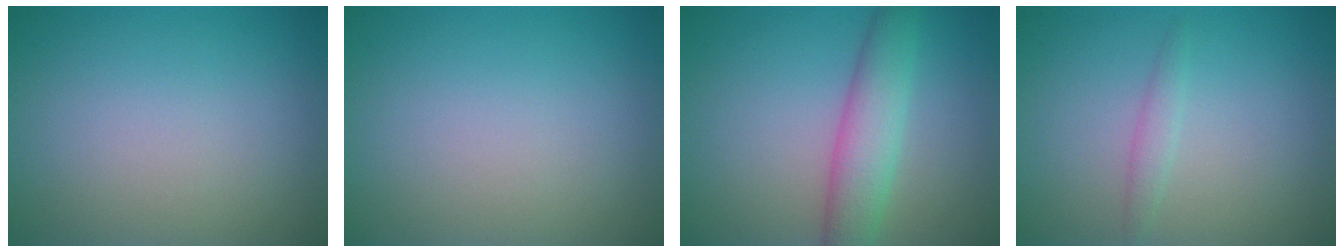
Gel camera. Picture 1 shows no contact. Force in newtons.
{"total": 0.0}
{"total": 4.4, "press": 4.4, "slide": 0.1}
{"total": 1.1, "press": 1.1, "slide": 0.0}